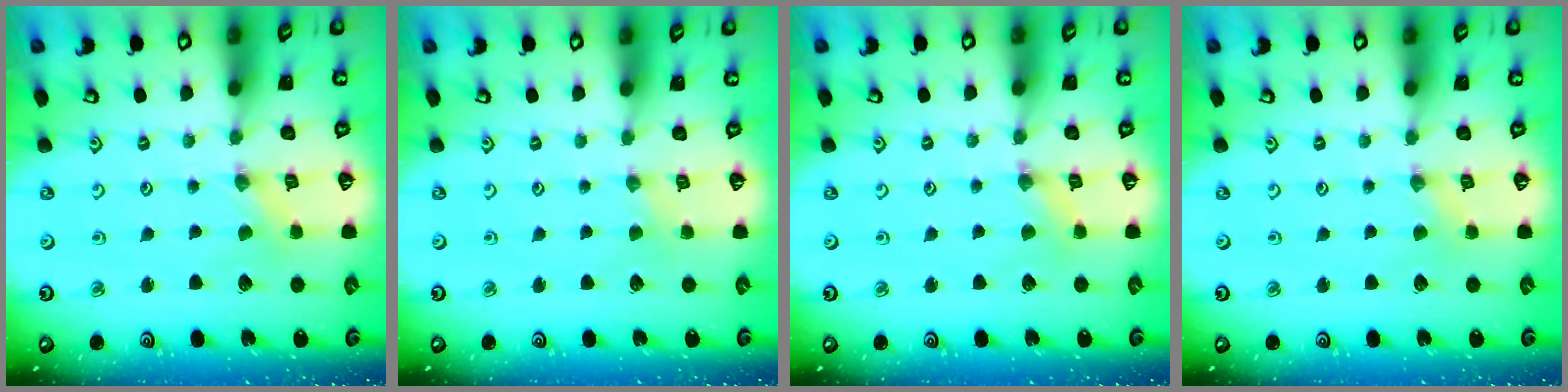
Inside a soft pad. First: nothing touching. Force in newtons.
{"total": 1.0, "press": 1.0, "slide": 0.2}
{"total": 1.0, "press": 1.0, "slide": 0.3}
{"total": 0.9, "press": 0.9, "slide": 0.2}